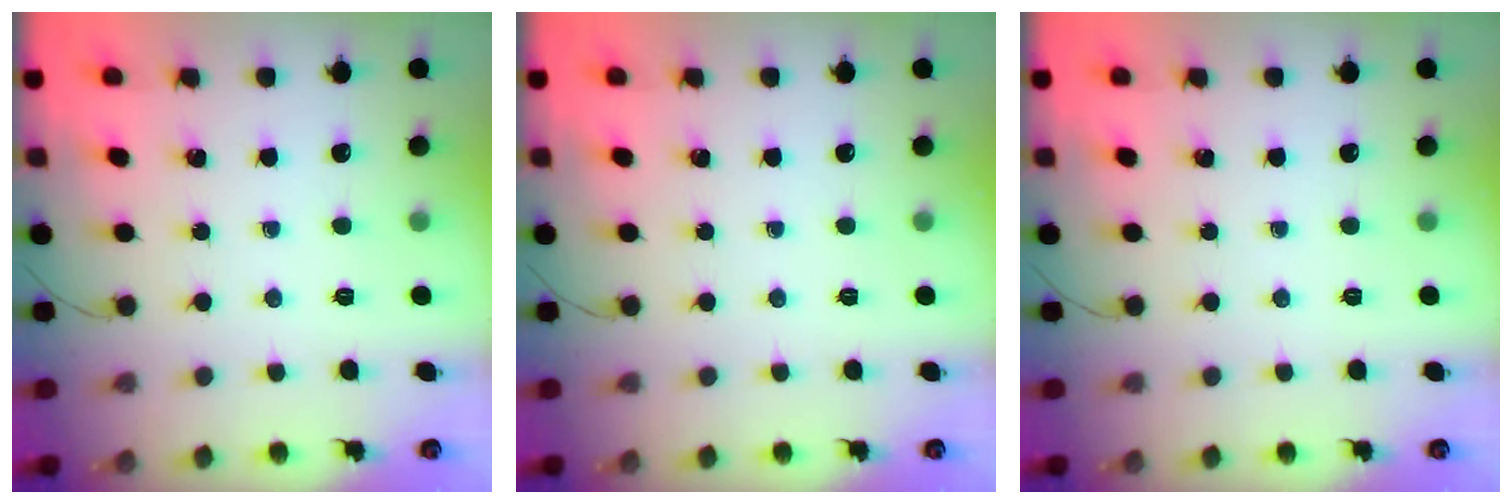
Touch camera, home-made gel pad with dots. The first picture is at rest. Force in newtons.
{"total": 0.0}
{"total": 0.0}